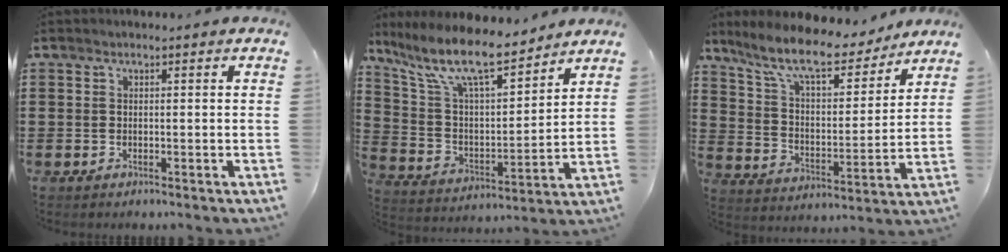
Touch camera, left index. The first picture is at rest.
{"total": 11.4, "force": [9.3, 2.1, 6.3], "torque": [-0.162, -0.055, 0.161]}
{"total": 10.4, "force": [8.8, 1.7, 5.2], "torque": [-0.136, -0.044, 0.151]}